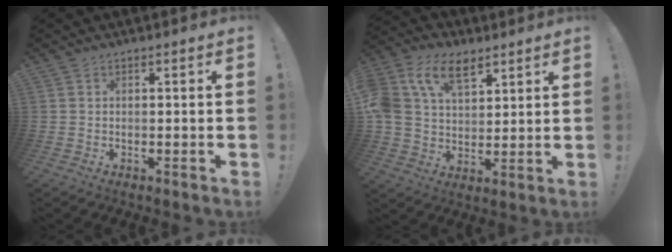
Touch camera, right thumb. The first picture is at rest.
{"total": 15.7, "force": [8.1, 10.2, 8.9], "torque": [-0.173, -0.034, 0.154]}